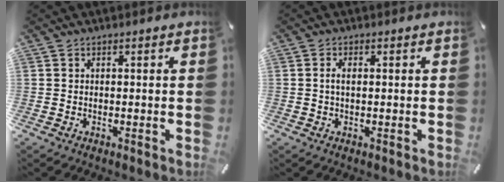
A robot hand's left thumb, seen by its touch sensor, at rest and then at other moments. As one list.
[{"total": 2.0, "force": [0.1, 0.8, 1.8], "torque": [-0.035, 0.002, 0.000]}]